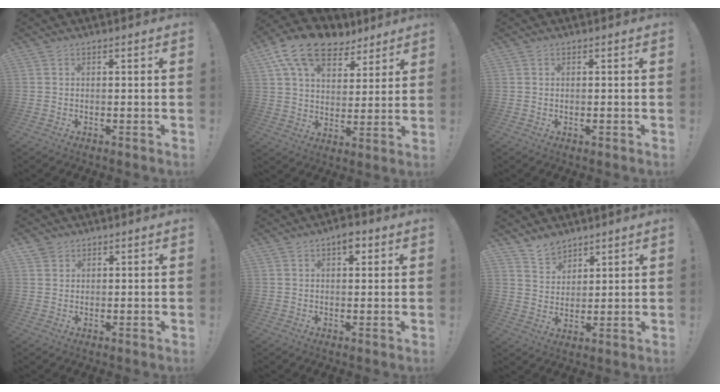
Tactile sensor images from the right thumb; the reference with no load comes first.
{"total": 15.4, "force": [9.5, 9.0, 8.2], "torque": [-0.143, -0.053, 0.176]}
{"total": 0.6, "force": [-0.2, 0.2, 0.5], "torque": [-0.005, -0.002, -0.003]}
{"total": 2.1, "force": [1.5, 1.5, 0.1], "torque": [-0.001, -0.007, 0.029]}
{"total": 3.8, "force": [2.0, 1.9, 2.6], "torque": [-0.026, -0.008, 0.029]}
{"total": 7.0, "force": [6.1, 3.4, 0.8], "torque": [-0.014, -0.045, 0.118]}